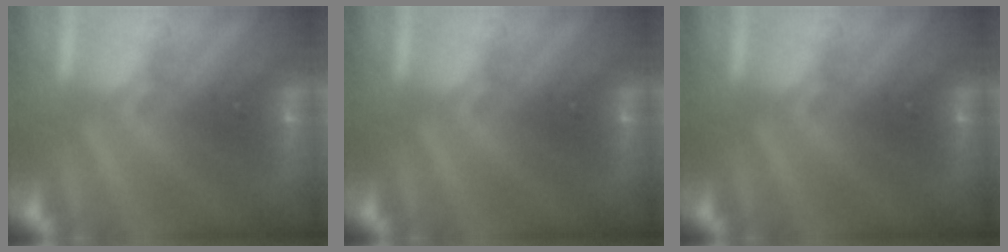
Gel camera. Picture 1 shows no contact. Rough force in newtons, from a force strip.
{"total": 0.0}
{"total": 0.0}